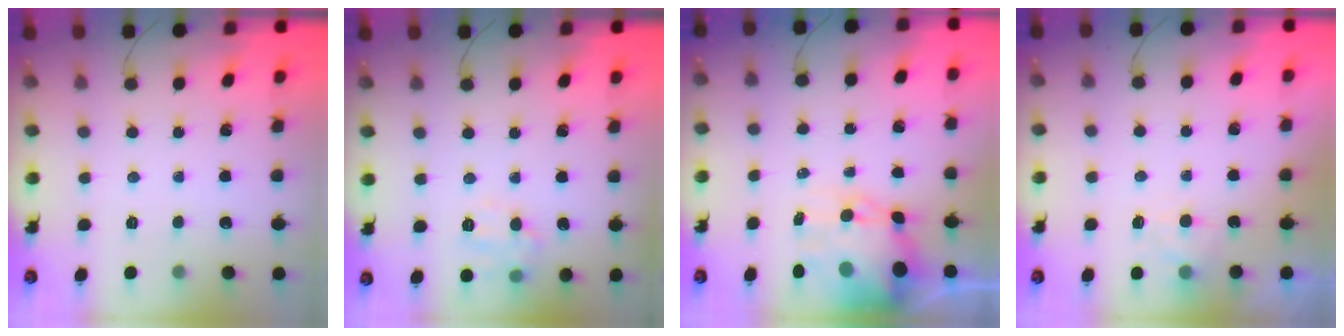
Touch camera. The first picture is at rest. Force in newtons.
{"total": 8.5, "press": 8.5, "slide": 0.6}
{"total": 10.2, "press": 9.8, "slide": 3.0}
{"total": 2.9, "press": 2.5, "slide": 1.5}